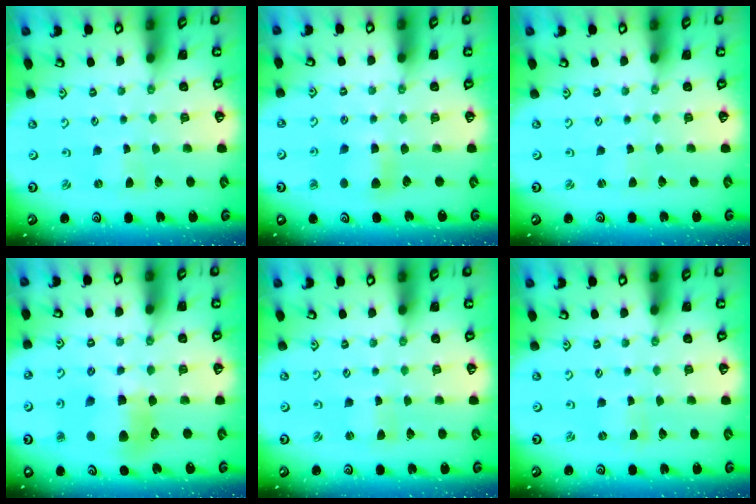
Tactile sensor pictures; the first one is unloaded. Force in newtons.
{"total": 5.9, "press": 5.8, "slide": 0.4}
{"total": 0.0}
{"total": 10.2, "press": 10.2, "slide": 1.1}
{"total": 0.9, "press": 0.8, "slide": 0.1}
{"total": 0.0}